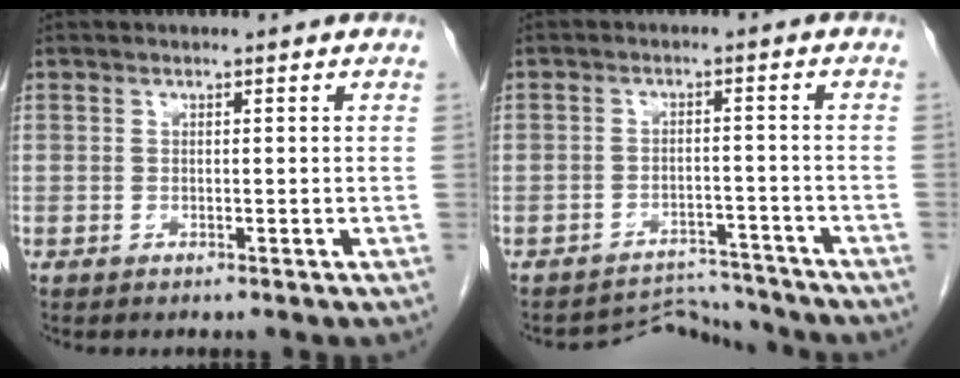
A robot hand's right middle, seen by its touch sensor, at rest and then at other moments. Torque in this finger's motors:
{"motor_torque": [-0.80, -0.10, -0.38, -0.15]}